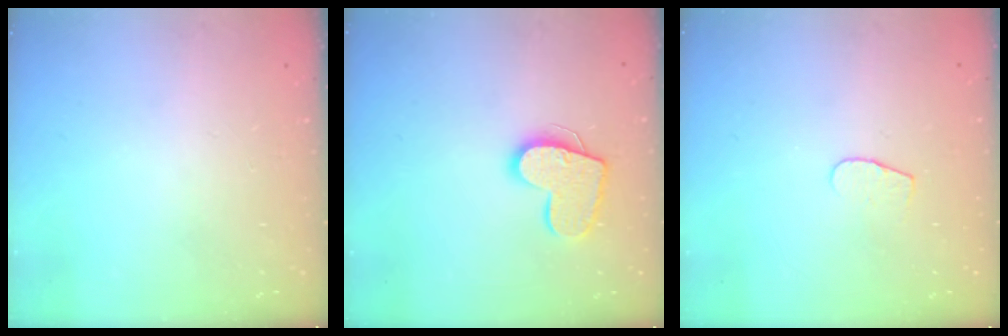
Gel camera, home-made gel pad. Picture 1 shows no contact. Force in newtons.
{"total": 13.9, "press": 13.8, "slide": 1.1}
{"total": 4.6, "press": 4.6, "slide": 0.4}